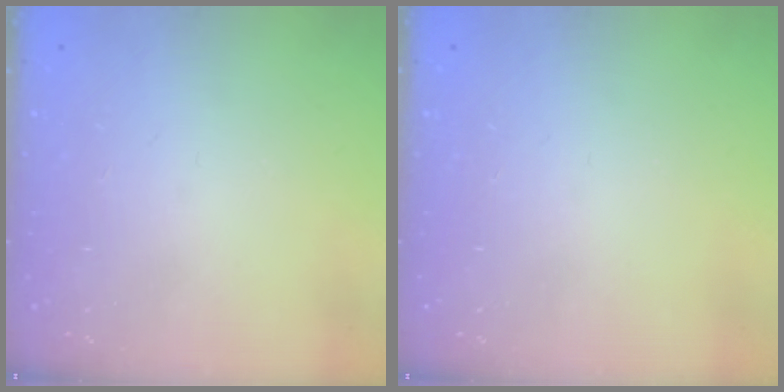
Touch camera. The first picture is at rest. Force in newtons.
{"total": 0.0}